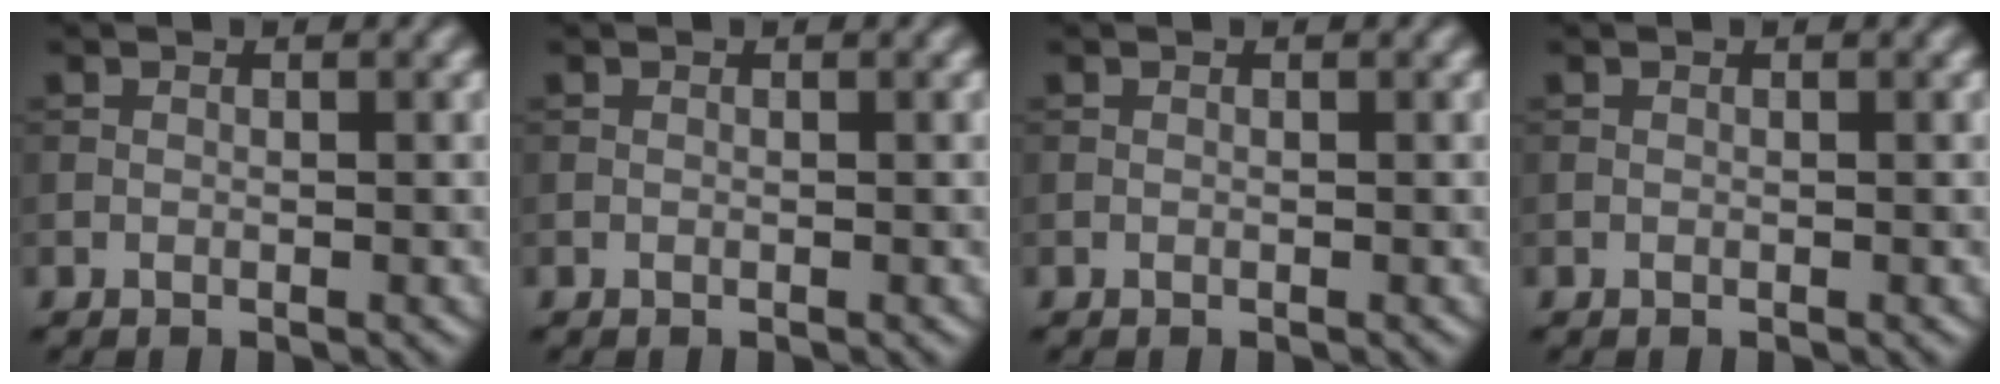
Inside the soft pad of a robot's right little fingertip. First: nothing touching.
{"total": 0.0}
{"total": 0.0}
{"total": 0.0}